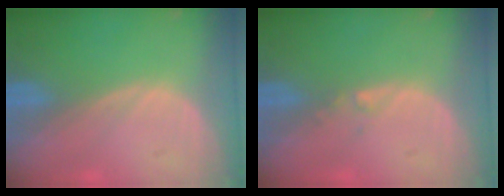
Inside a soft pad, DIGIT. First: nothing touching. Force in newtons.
{"total": 0.7, "press": 0.6, "slide": 0.4}